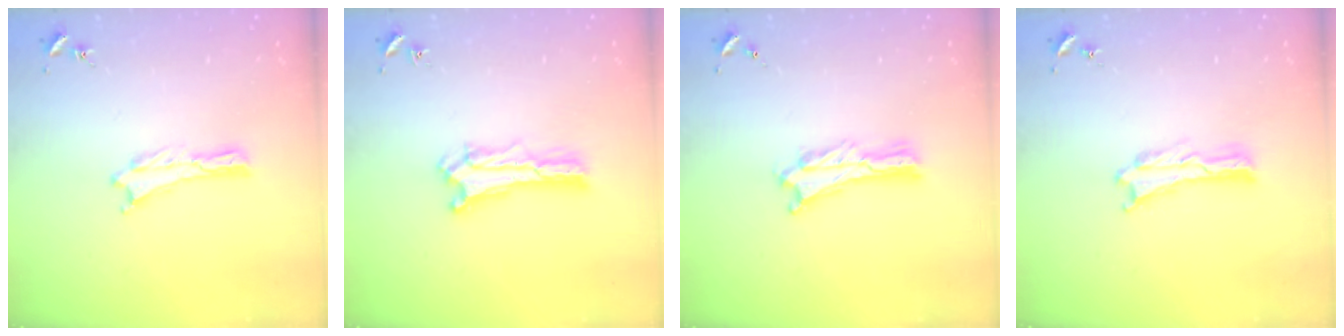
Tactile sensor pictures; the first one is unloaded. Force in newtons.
{"total": 0.9, "press": 0.9, "slide": 0.2}
{"total": 1.3, "press": 1.3, "slide": 0.3}
{"total": 0.0}